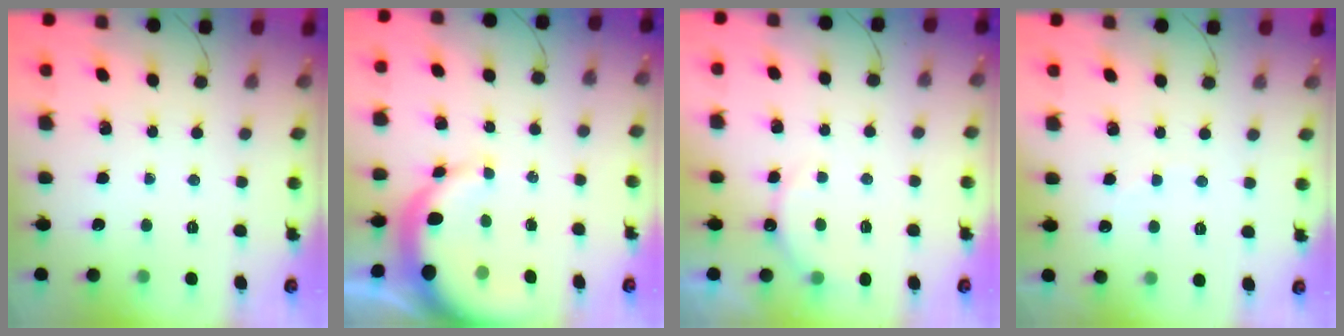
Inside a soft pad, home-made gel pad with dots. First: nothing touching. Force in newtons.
{"total": 9.1, "press": 9.0, "slide": 1.7}
{"total": 5.3, "press": 5.2, "slide": 0.6}
{"total": 5.1, "press": 5.1, "slide": 0.8}